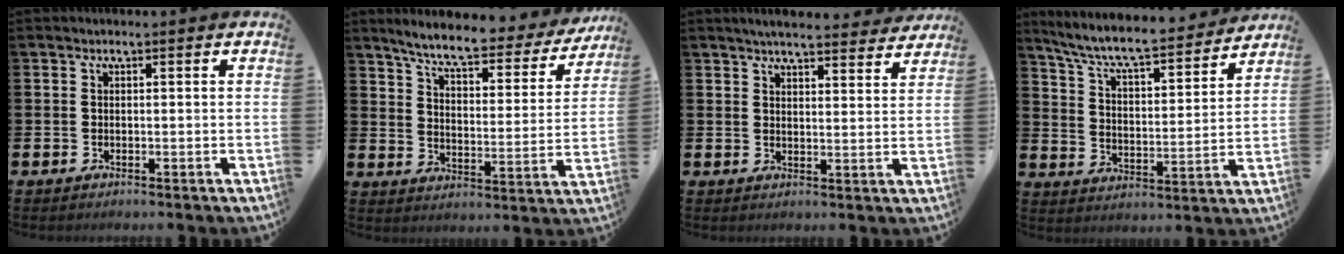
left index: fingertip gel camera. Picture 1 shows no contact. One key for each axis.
{"total": 7.2, "fx": 6.3, "fy": 1.2, "fz": 3.1, "tx": -0.087, "ty": -0.043, "tz": 0.104}
{"total": 4.8, "fx": 4.7, "fy": 0.3, "fz": 1.2, "tx": -0.026, "ty": -0.027, "tz": 0.082}
{"total": 7.8, "fx": 7.2, "fy": 0.9, "fz": 2.9, "tx": -0.085, "ty": -0.057, "tz": 0.119}